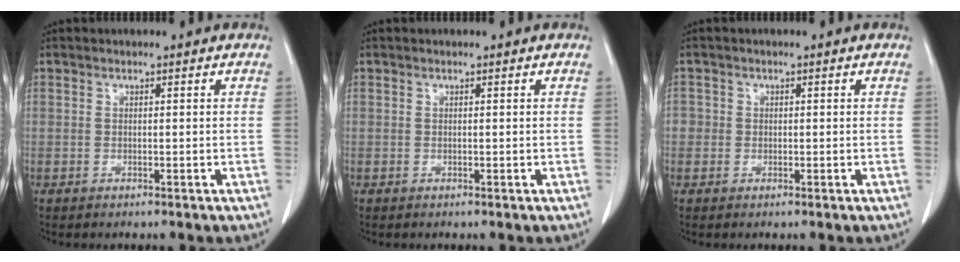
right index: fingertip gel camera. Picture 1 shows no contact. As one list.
[{"total": 0.0}, {"total": 1.7, "force": [-0.3, 1.7, 0.2], "torque": [0.010, 0.006, -0.007]}]